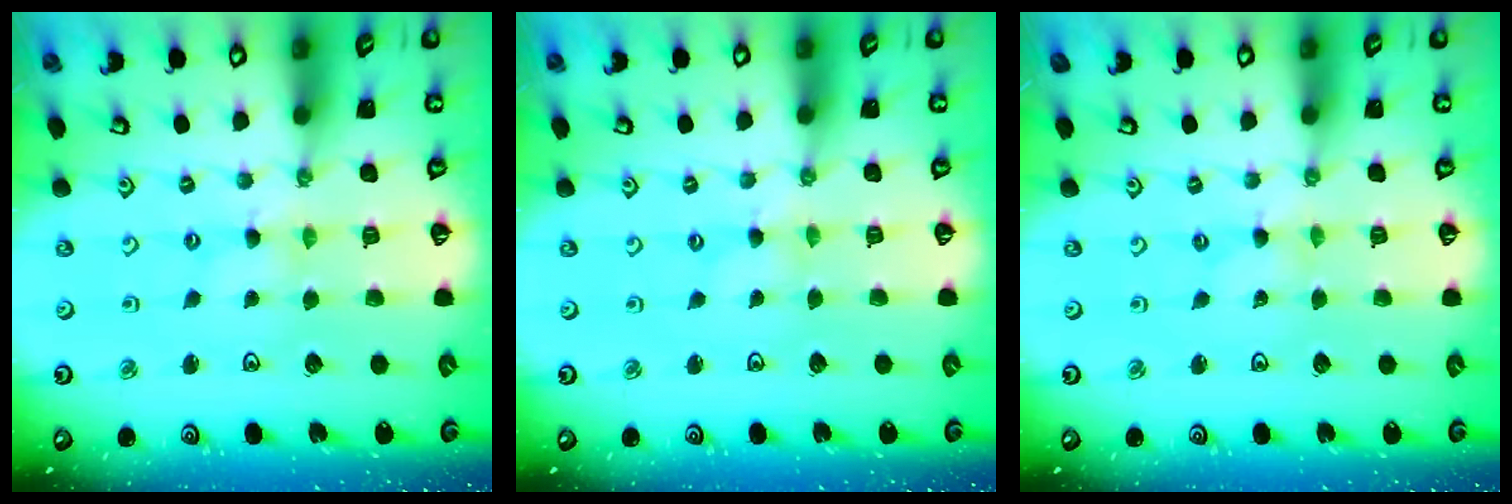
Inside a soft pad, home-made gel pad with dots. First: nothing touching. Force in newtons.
{"total": 0.0}
{"total": 0.0}